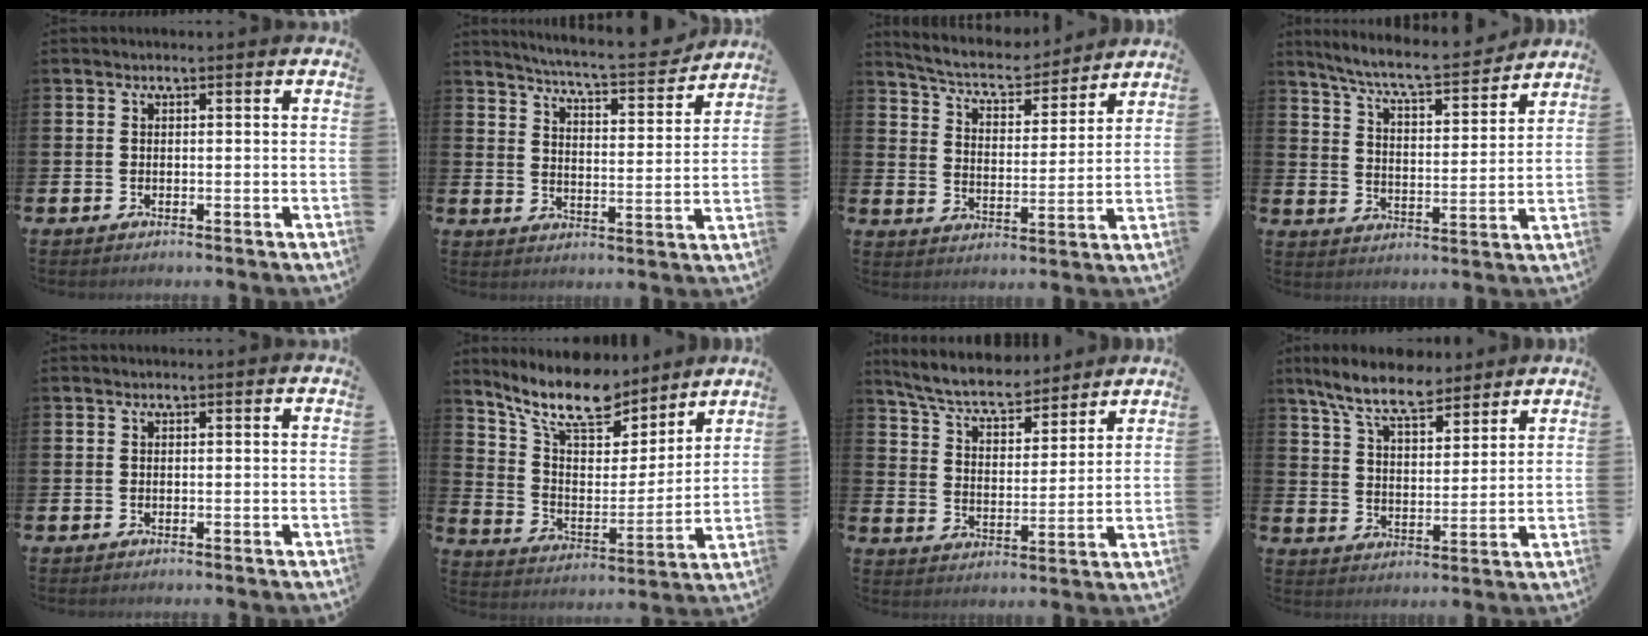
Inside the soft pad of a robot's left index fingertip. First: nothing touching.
{"total": 6.4, "force": [6.2, 0.1, 1.6], "torque": [-0.048, -0.050, 0.102]}
{"total": 6.5, "force": [6.1, 1.6, 1.7], "torque": [-0.055, -0.047, 0.100]}
{"total": 7.4, "force": [6.9, 0.8, 2.5], "torque": [-0.077, -0.050, 0.116]}
{"total": 0.0}
{"total": 11.9, "force": [10.1, 4.3, 4.7], "torque": [-0.116, -0.066, 0.175]}
{"total": 7.2, "force": [6.6, 1.8, 2.2], "torque": [-0.063, -0.043, 0.114]}
{"total": 9.1, "force": [8.0, 2.4, 3.6], "torque": [-0.090, -0.030, 0.145]}